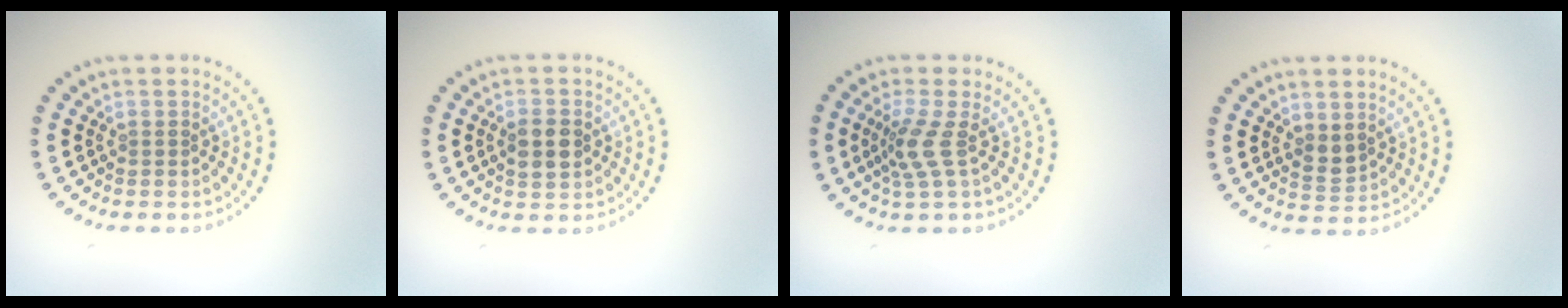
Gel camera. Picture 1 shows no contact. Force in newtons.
{"total": 2.8, "press": 2.8, "slide": 0.1}
{"total": 2.6, "press": 1.9, "slide": 1.8}
{"total": 1.5, "press": 1.5, "slide": 0.5}